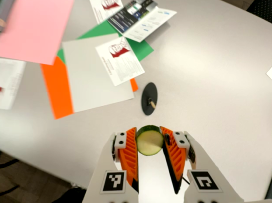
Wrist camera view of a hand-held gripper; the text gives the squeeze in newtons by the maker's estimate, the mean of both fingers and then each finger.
{"total": 12.8, "left": 12.7, "right": 12.9}